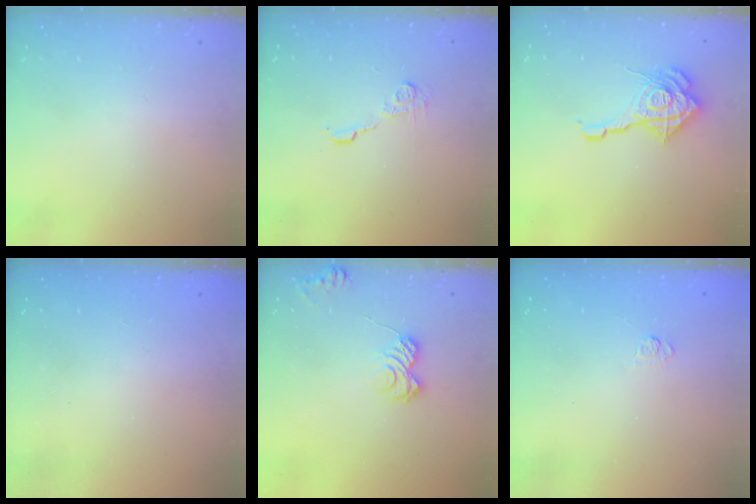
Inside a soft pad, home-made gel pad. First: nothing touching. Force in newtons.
{"total": 7.3, "press": 7.2, "slide": 0.4}
{"total": 16.9, "press": 16.8, "slide": 1.7}
{"total": 2.6, "press": 2.4, "slide": 0.8}
{"total": 7.7, "press": 7.7, "slide": 0.9}
{"total": 2.2, "press": 1.8, "slide": 1.3}